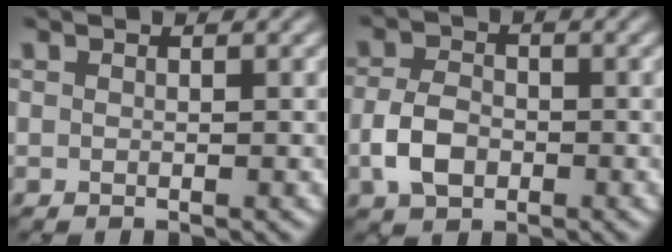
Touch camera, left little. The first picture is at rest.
{"total": 3.8, "force": [-1.1, 2.6, 2.5], "torque": [-0.054, 0.000, -0.027]}